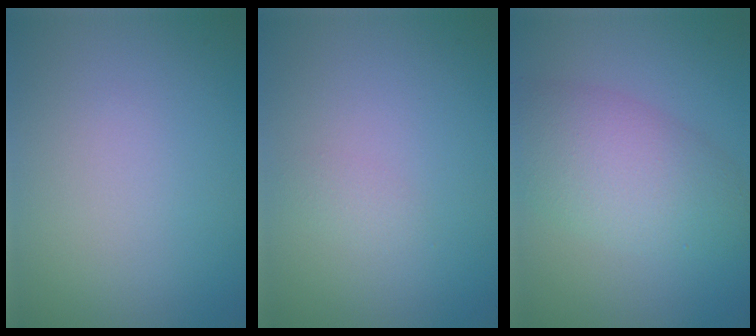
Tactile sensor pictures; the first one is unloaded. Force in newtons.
{"total": 0.8, "press": 0.8, "slide": 0.0}
{"total": 6.1, "press": 6.1, "slide": 0.1}